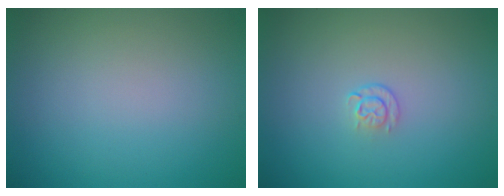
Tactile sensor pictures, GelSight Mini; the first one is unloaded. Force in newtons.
{"total": 1.1, "press": 0.6, "slide": 0.9}